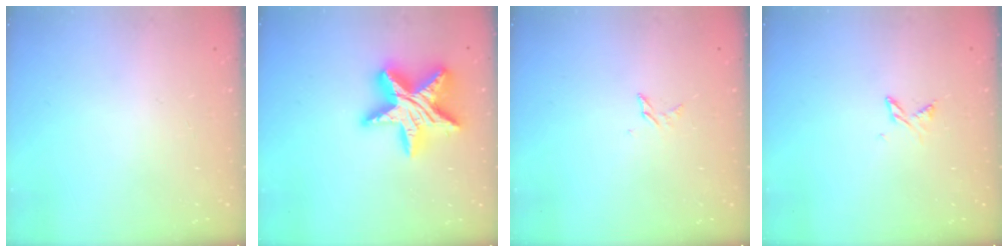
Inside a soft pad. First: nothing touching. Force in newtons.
{"total": 20.3, "press": 20.2, "slide": 1.8}
{"total": 3.5, "press": 3.5, "slide": 0.4}
{"total": 2.9, "press": 2.8, "slide": 0.5}